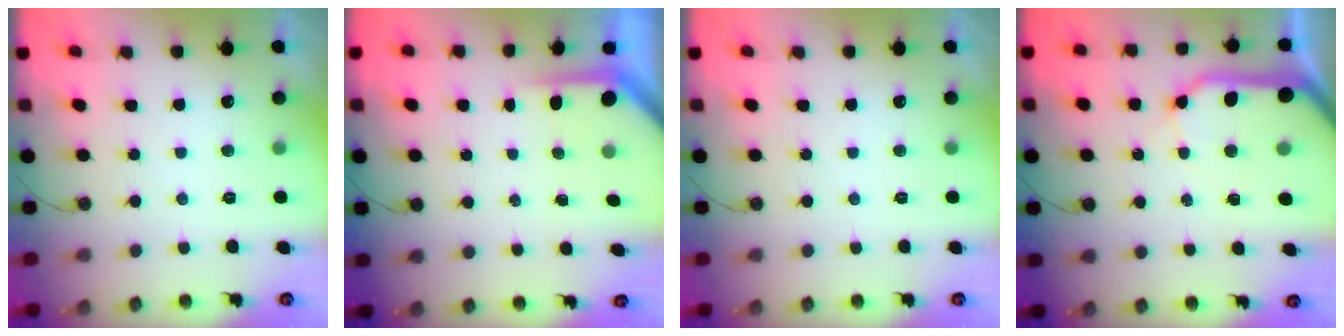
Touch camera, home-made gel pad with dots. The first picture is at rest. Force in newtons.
{"total": 3.7, "press": 3.7, "slide": 0.3}
{"total": 0.0}
{"total": 14.1, "press": 14.0, "slide": 1.8}